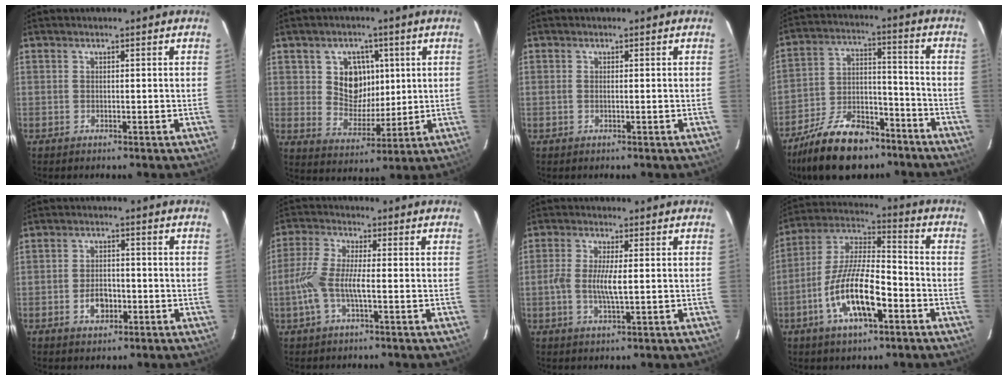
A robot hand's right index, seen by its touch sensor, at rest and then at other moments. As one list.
[{"total": 8.8, "force": [2.5, 7.6, 3.8], "torque": [-0.070, 0.003, 0.052]}, {"total": 0.5, "force": [-0.1, -0.1, 0.5], "torque": [-0.011, 0.001, -0.003]}, {"total": 18.6, "force": [-13.5, 8.6, 9.4], "torque": [-0.193, 0.007, -0.216]}, {"total": 4.9, "force": [-1.8, 3.1, 3.2], "torque": [-0.062, 0.005, -0.025]}, {"total": 7.7, "force": [-1.7, 2.0, 7.3], "torque": [-0.165, 0.003, -0.035]}, {"total": 5.4, "force": [-0.4, 1.2, 5.2], "torque": [-0.106, -0.002, -0.010]}, {"total": 15.6, "force": [-6.2, 5.3, 13.3], "torque": [-0.269, -0.008, -0.115]}]